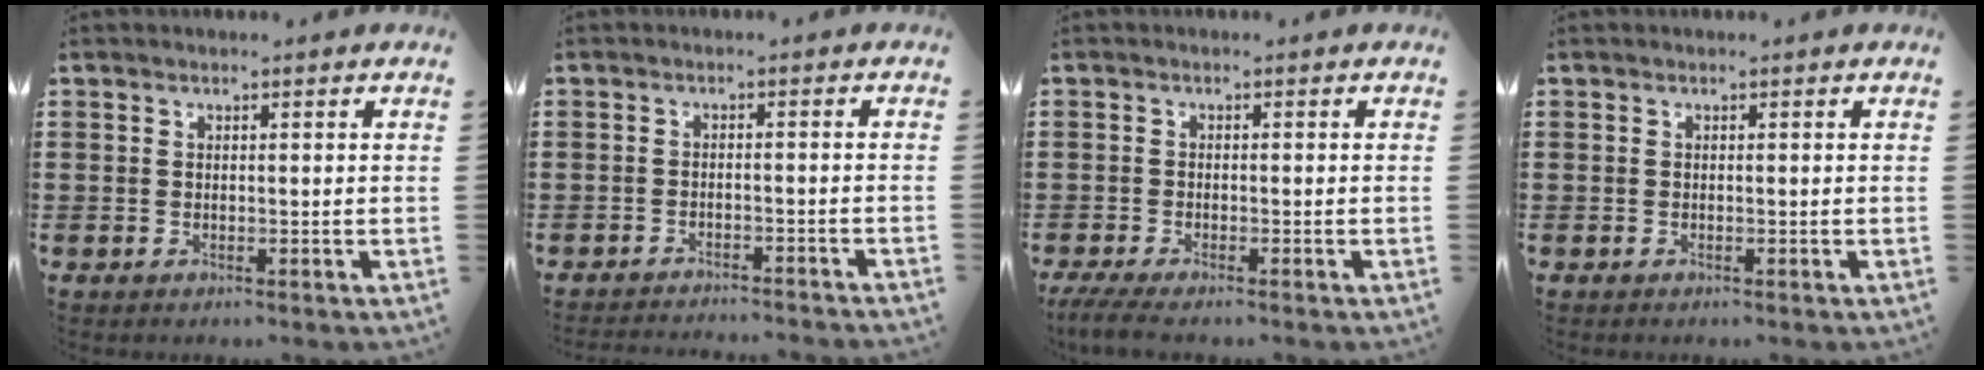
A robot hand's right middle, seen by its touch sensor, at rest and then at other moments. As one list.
[{"total": 2.2, "force": [-2.2, -0.2, 0.3], "torque": [-0.006, 0.003, -0.046]}, {"total": 2.2, "force": [-1.7, 0.1, 1.3], "torque": [-0.036, -0.008, -0.037]}, {"total": 0.0}]